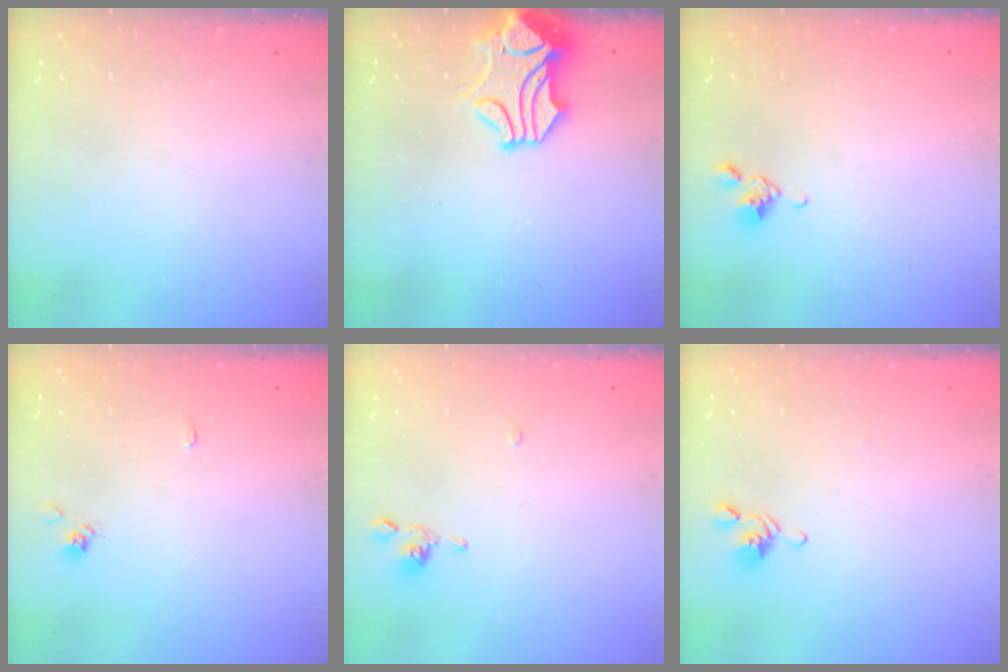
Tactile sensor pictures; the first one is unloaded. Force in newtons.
{"total": 1.6, "press": 0.9, "slide": 1.3}
{"total": 6.7, "press": 6.7, "slide": 0.5}
{"total": 3.9, "press": 3.9, "slide": 0.3}
{"total": 2.2, "press": 2.2, "slide": 0.2}
{"total": 2.7, "press": 2.6, "slide": 0.6}